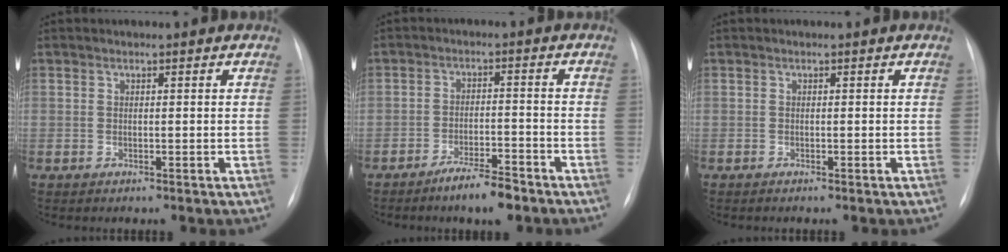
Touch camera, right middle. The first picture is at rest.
{"total": 5.6, "force": [-4.2, 0.8, 3.6], "torque": [-0.062, -0.005, -0.073]}
{"total": 0.0}